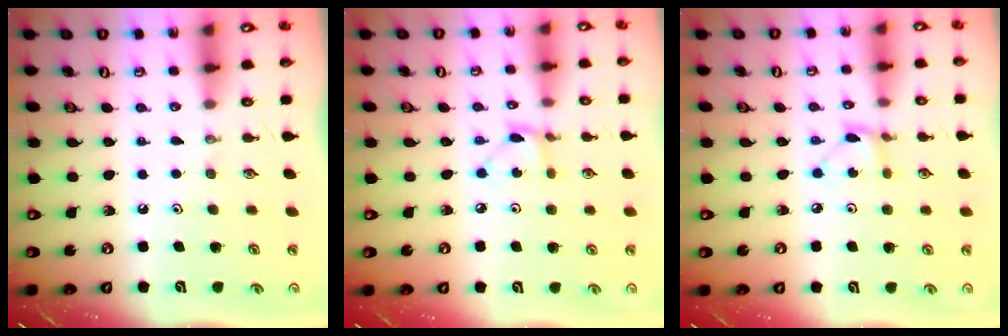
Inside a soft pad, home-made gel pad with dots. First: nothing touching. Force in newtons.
{"total": 2.6, "press": 2.6, "slide": 0.3}
{"total": 2.6, "press": 2.6, "slide": 0.3}